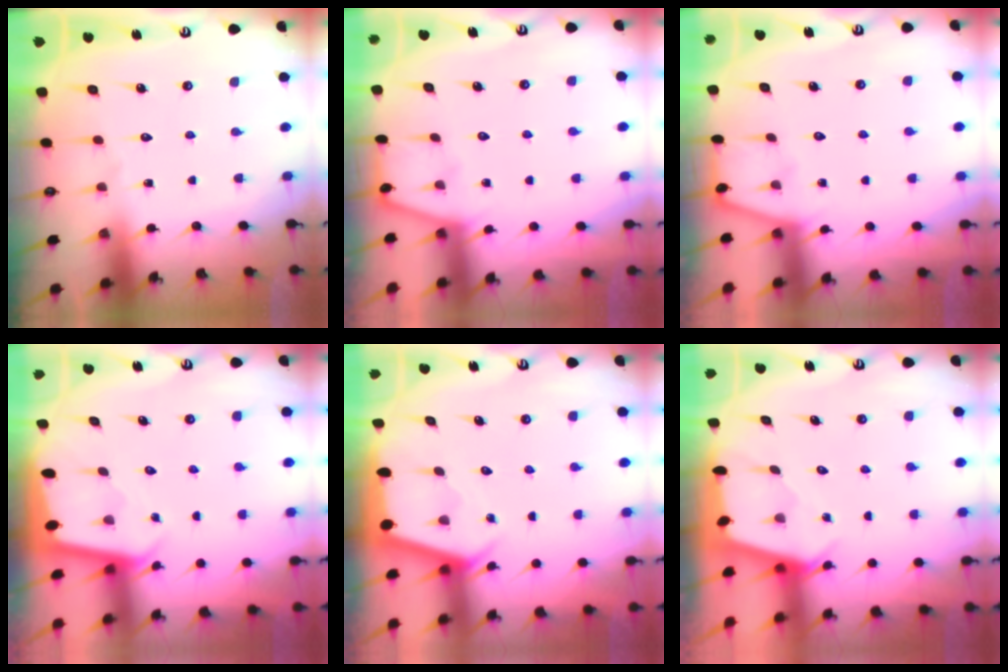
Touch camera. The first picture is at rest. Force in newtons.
{"total": 2.6, "press": 2.6, "slide": 0.4}
{"total": 2.6, "press": 2.6, "slide": 0.4}
{"total": 2.0, "press": 2.0, "slide": 0.1}
{"total": 2.2, "press": 2.2, "slide": 0.3}
{"total": 2.5, "press": 2.5, "slide": 0.2}